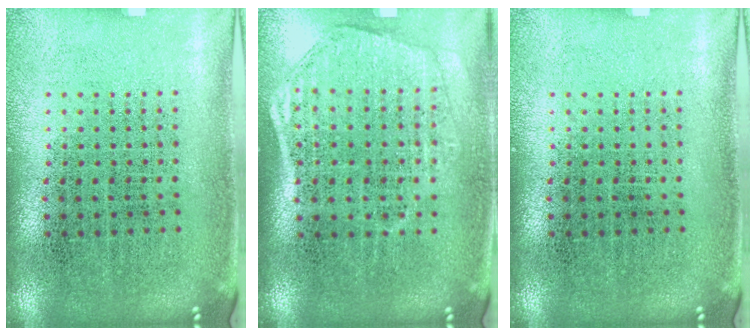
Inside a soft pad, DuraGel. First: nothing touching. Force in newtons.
{"total": 1.5, "press": 1.4, "slide": 0.6}
{"total": 0.0}